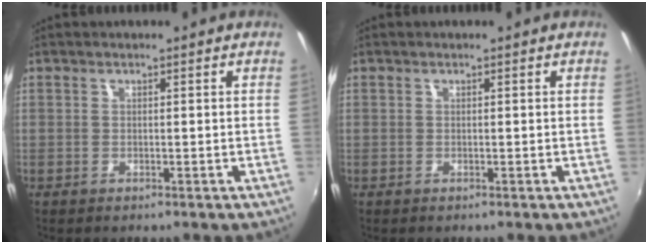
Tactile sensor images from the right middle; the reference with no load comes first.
{"total": 0.0}